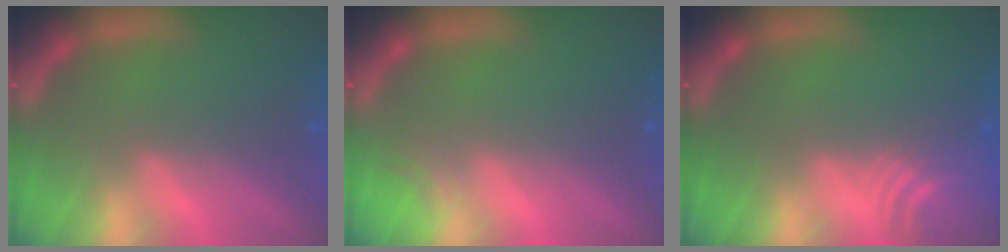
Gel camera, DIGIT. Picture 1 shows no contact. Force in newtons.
{"total": 0.9}
{"total": 6.0}